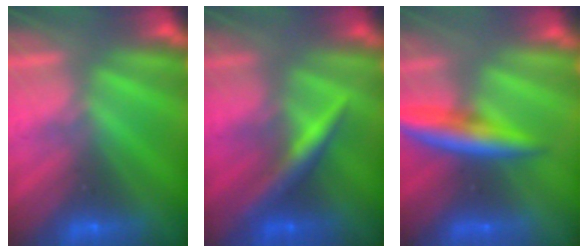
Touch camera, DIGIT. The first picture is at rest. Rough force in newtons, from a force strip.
{"total": 2.4}
{"total": 7.6}